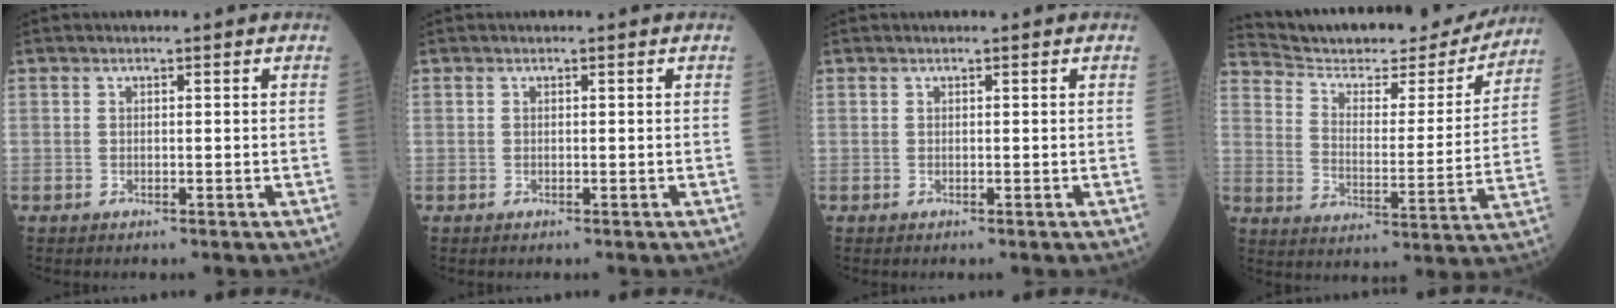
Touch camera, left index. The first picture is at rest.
{"total": 0.0}
{"total": 0.0}
{"total": 21.2, "force": [19.9, 3.9, 6.1], "torque": [-0.099, -0.025, 0.282]}